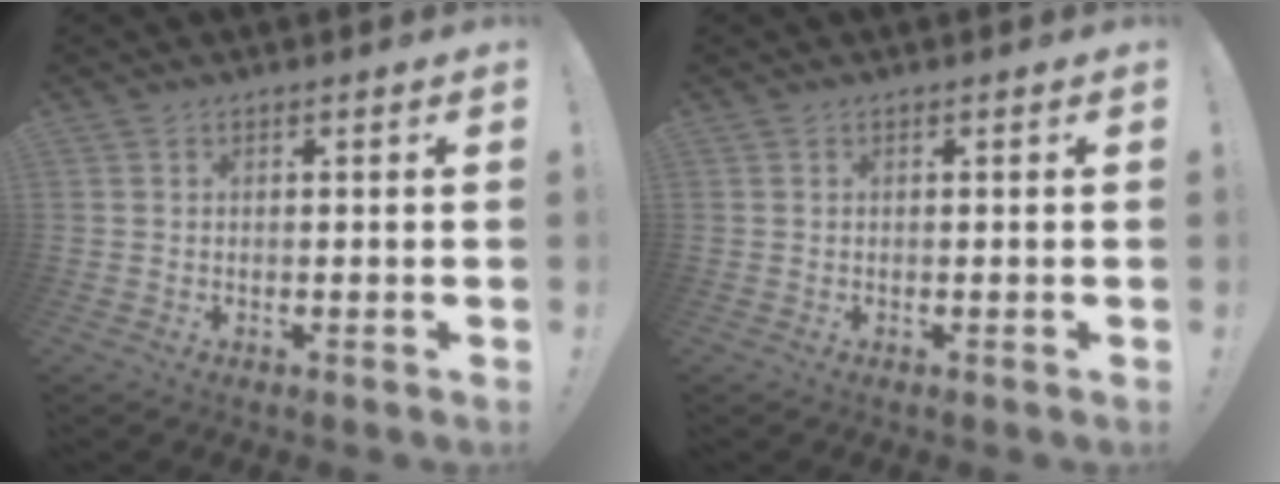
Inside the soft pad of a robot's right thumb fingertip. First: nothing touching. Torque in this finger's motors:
{"motor_torque": [0.04, -0.18, 0.15, -0.03, 0.00]}